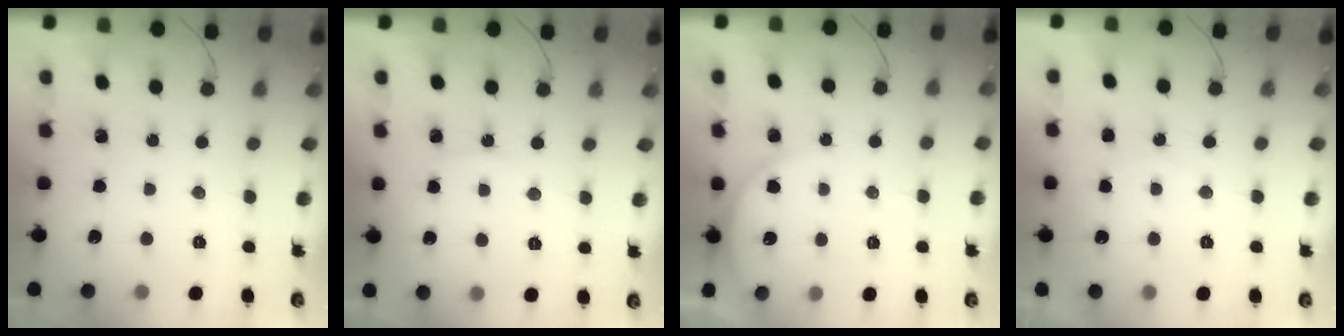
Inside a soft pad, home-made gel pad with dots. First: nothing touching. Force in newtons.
{"total": 4.4, "press": 4.4, "slide": 0.5}
{"total": 5.4, "press": 5.4, "slide": 0.3}
{"total": 4.2, "press": 4.2, "slide": 0.3}